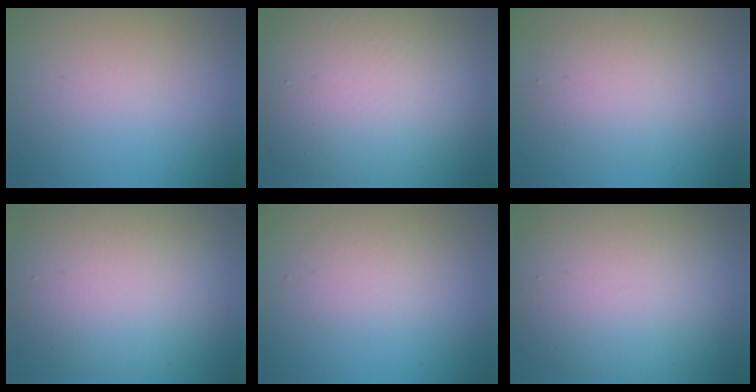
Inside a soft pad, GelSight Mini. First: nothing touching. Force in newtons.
{"total": 10.3, "press": 10.2, "slide": 0.7}
{"total": 2.0, "press": 2.0, "slide": 0.2}
{"total": 9.5, "press": 9.5, "slide": 0.5}
{"total": 1.6, "press": 1.6, "slide": 0.1}
{"total": 11.1, "press": 11.1, "slide": 0.5}